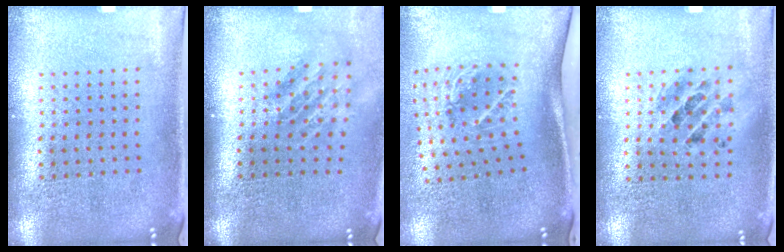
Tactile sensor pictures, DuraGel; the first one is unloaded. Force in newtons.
{"total": 1.8, "press": 1.2, "slide": 1.2}
{"total": 2.0, "press": 1.3, "slide": 1.6}
{"total": 1.2, "press": 1.1, "slide": 0.4}